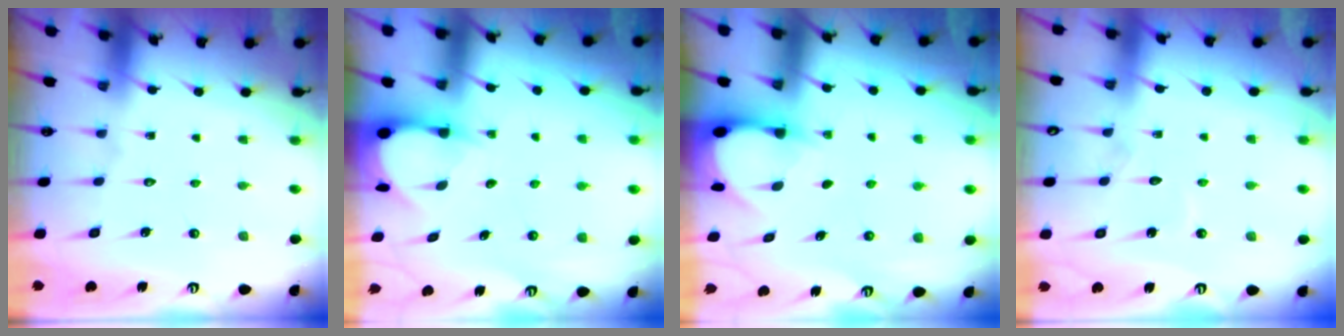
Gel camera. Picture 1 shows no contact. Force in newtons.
{"total": 3.5, "press": 3.5, "slide": 0.4}
{"total": 3.1, "press": 3.1, "slide": 0.4}
{"total": 3.7, "press": 3.7, "slide": 0.2}